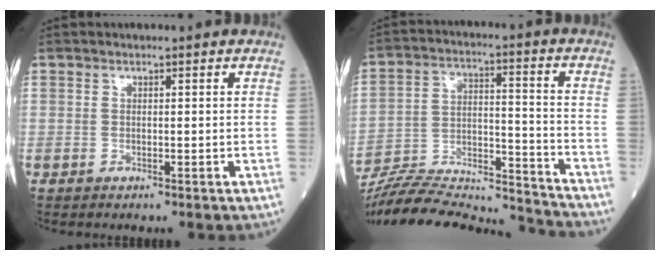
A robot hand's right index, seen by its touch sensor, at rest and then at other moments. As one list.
[{"total": 23.1, "force": [-22.0, 1.6, 6.9], "torque": [-0.134, 0.003, -0.344]}]